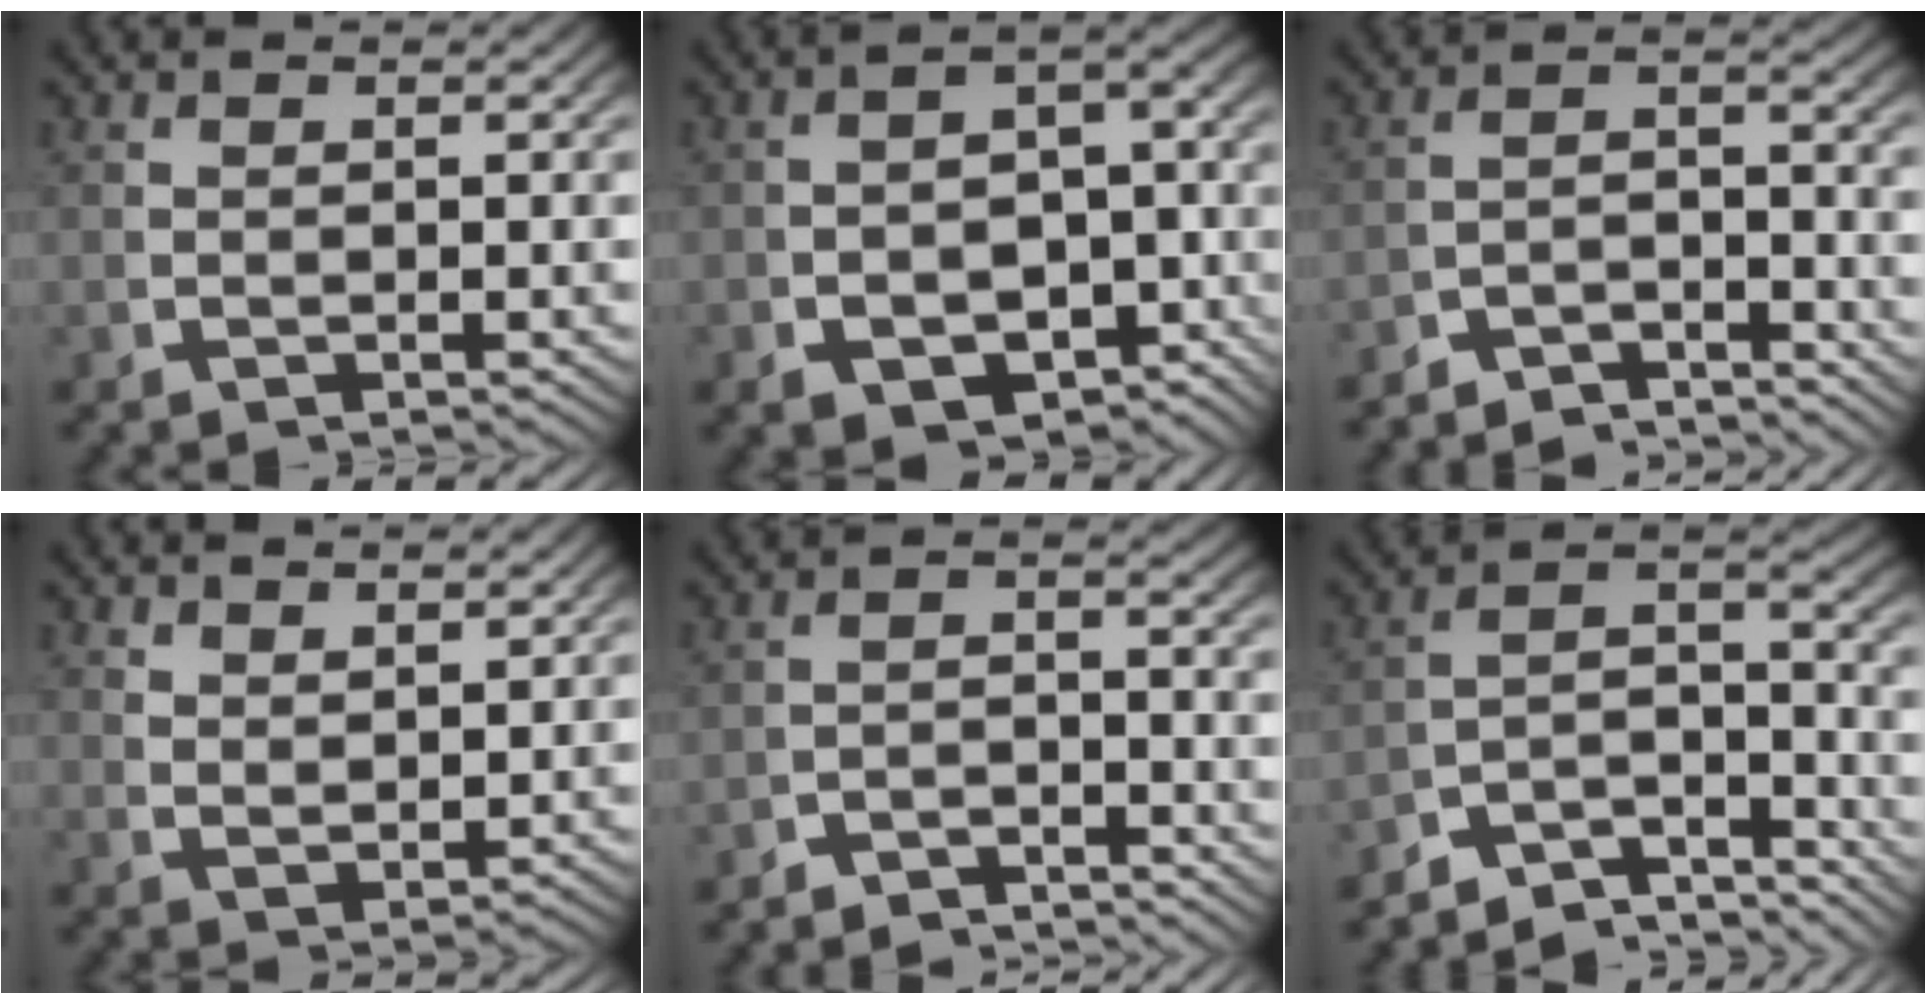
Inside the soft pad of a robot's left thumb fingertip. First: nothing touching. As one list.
[{"total": 9.3, "force": [-3.4, 6.1, 6.2], "torque": [-0.095, -0.029, -0.035]}, {"total": 4.8, "force": [-4.2, 1.3, 1.9], "torque": [-0.019, -0.022, -0.067]}, {"total": 2.4, "force": [2.2, 0.6, 0.9], "torque": [-0.014, -0.008, 0.054]}, {"total": 3.9, "force": [-3.8, 0.6, 0.8], "torque": [-0.003, -0.014, -0.064]}, {"total": 8.8, "force": [-3.8, 5.3, 5.9], "torque": [-0.109, -0.034, -0.061]}]